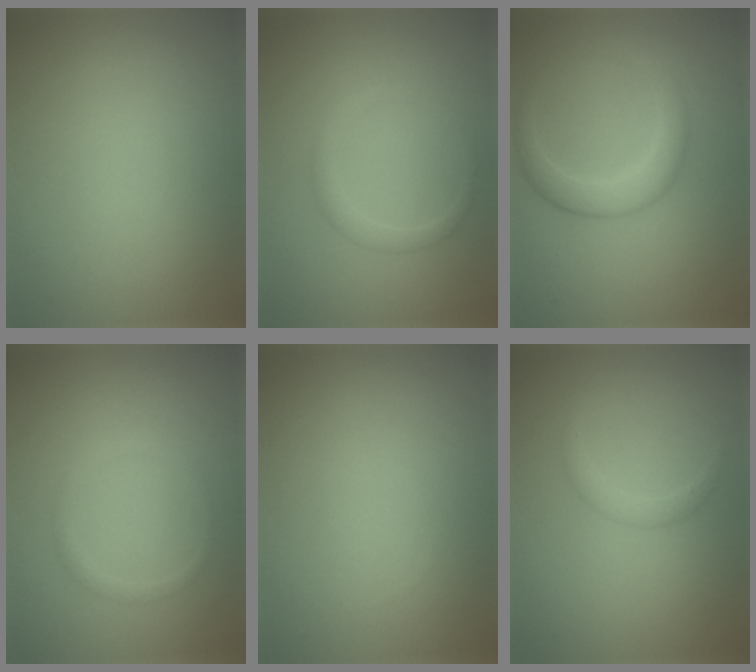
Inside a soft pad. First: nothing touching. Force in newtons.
{"total": 1.5, "press": 1.5, "slide": 0.1}
{"total": 2.9, "press": 2.9, "slide": 0.1}
{"total": 0.9, "press": 0.9, "slide": 0.1}
{"total": 0.0}
{"total": 1.2, "press": 1.2, "slide": 0.0}